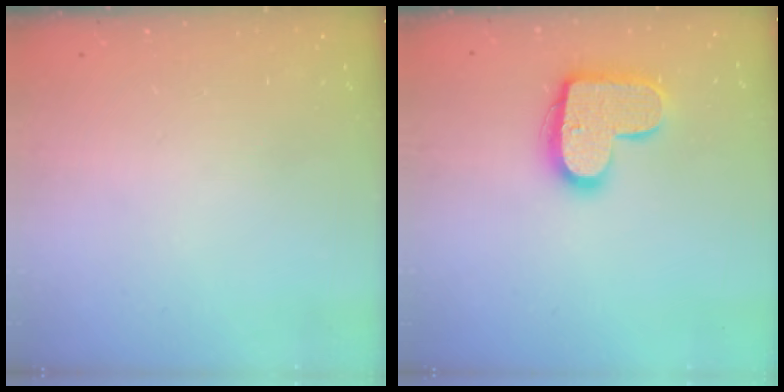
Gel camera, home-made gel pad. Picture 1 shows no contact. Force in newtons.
{"total": 15.5, "press": 15.5, "slide": 0.8}